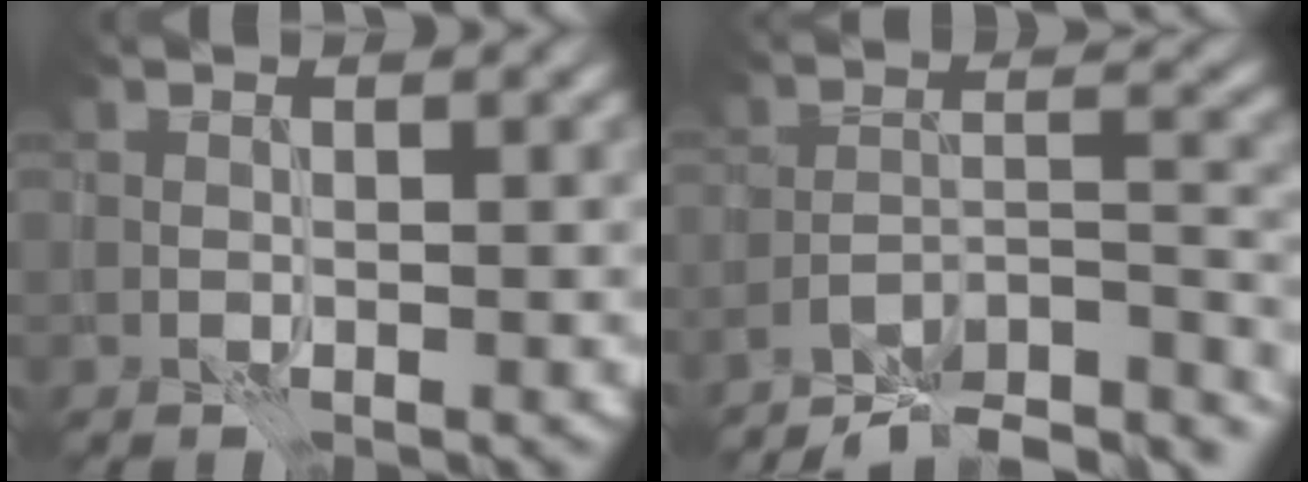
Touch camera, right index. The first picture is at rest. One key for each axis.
{"total": 11.2, "fx": -10.1, "fy": 2.8, "fz": 4.1, "tx": -0.050, "ty": 0.012, "tz": -0.139}